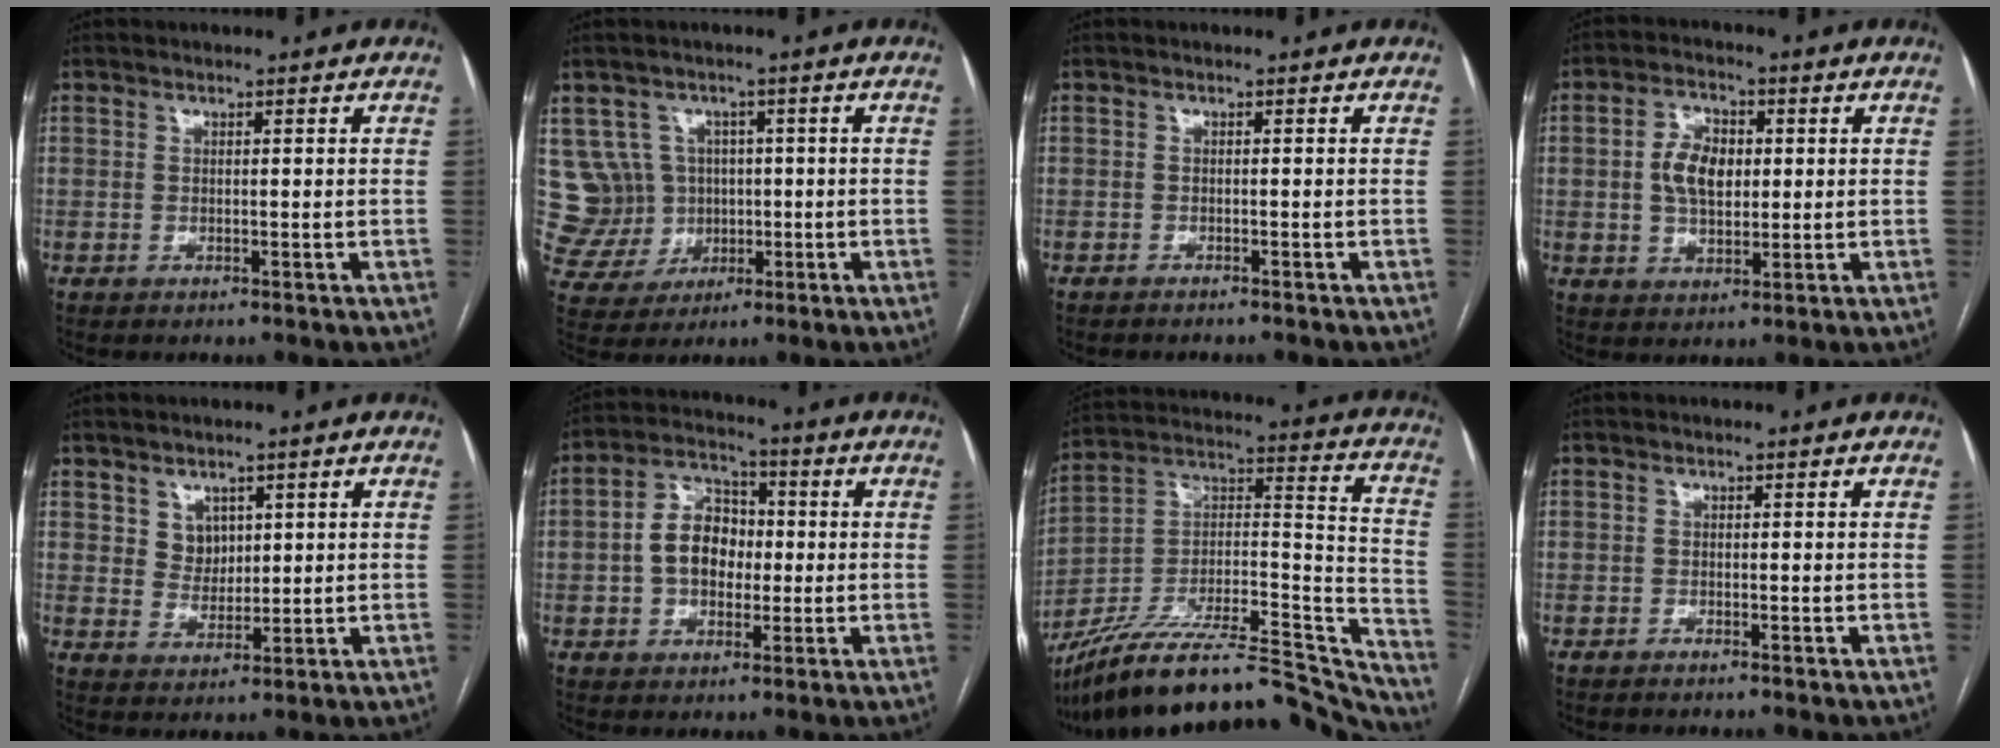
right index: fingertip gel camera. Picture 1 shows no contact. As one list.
[{"total": 8.0, "force": [1.1, 7.9, 0.6], "torque": [-0.025, 0.032, 0.039]}, {"total": 2.0, "force": [-1.9, 0.2, 0.6], "torque": [-0.009, -0.002, -0.024]}, {"total": 6.9, "force": [0.7, 4.2, 5.4], "torque": [-0.105, 0.014, 0.016]}, {"total": 3.6, "force": [1.7, 2.9, 1.2], "torque": [-0.020, 0.001, 0.035]}, {"total": 8.6, "force": [-0.4, 6.0, 6.2], "torque": [-0.123, 0.029, -0.009]}, {"total": 34.0, "force": [-30.6, 6.0, 13.5], "torque": [-0.163, 0.017, -0.453]}, {"total": 0.6, "force": [-0.5, -0.1, 0.2], "torque": [-0.006, -0.001, -0.010]}]